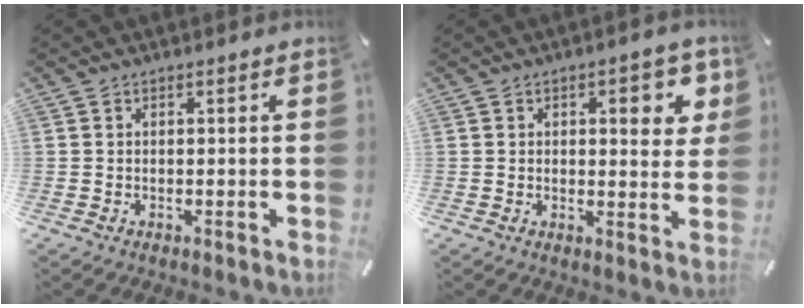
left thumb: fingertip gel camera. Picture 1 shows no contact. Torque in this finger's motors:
{"motor_torque": [1.37, 1.19, 0.57, -0.58, 0.07]}